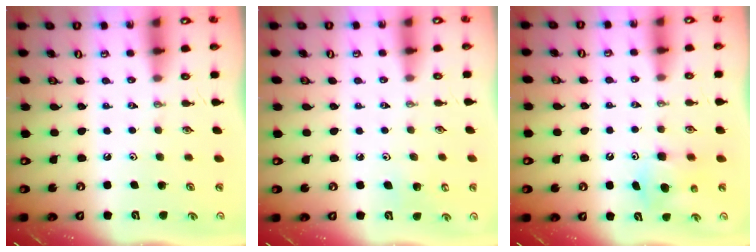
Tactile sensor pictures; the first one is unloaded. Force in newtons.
{"total": 5.1, "press": 4.7, "slide": 2.0}
{"total": 6.8, "press": 6.8, "slide": 0.4}